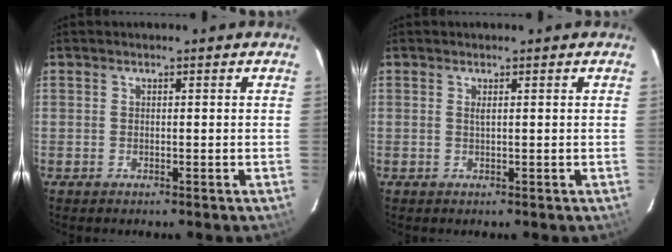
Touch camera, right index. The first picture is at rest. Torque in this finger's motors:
{"motor_torque": [-0.07, 0.05, -0.05, 0.02]}